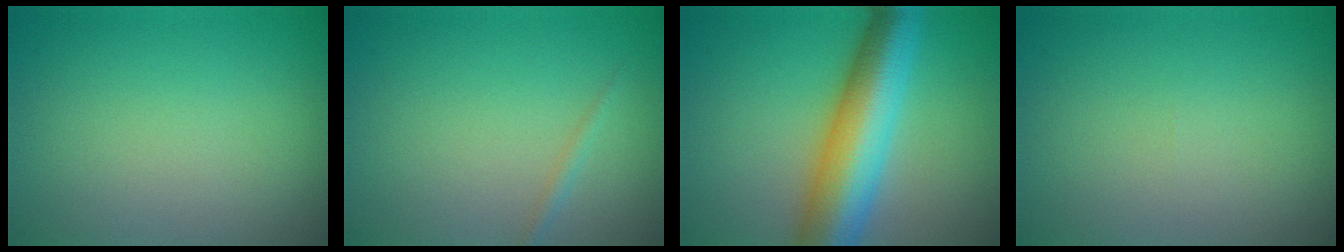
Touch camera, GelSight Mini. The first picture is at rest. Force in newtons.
{"total": 0.8, "press": 0.8, "slide": 0.1}
{"total": 10.0, "press": 10.0, "slide": 0.1}
{"total": 0.0}